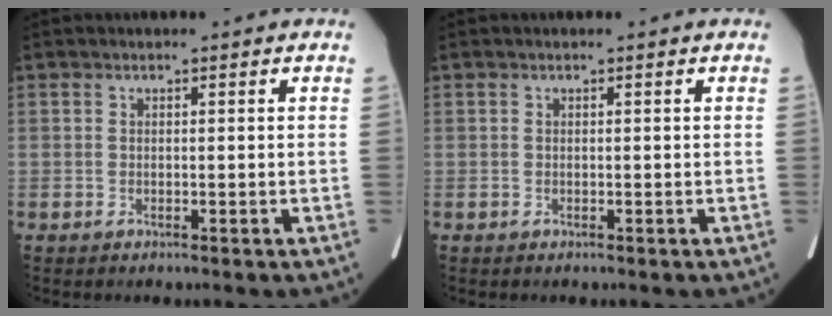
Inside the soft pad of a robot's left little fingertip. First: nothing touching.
{"total": 0.0}